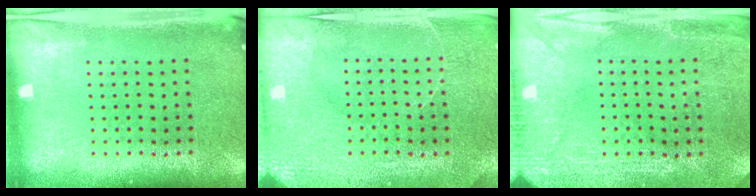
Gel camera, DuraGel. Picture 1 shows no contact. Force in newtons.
{"total": 3.0, "press": 2.9, "slide": 0.3}
{"total": 2.9, "press": 2.7, "slide": 1.0}